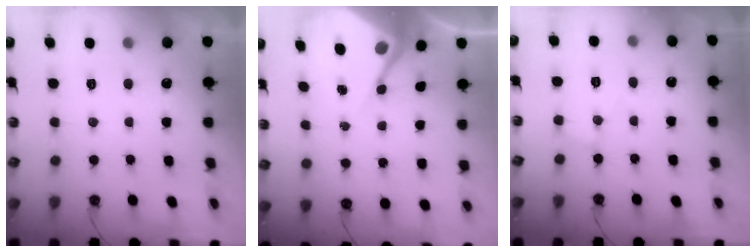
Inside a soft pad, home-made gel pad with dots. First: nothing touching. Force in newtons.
{"total": 6.4, "press": 6.4, "slide": 0.4}
{"total": 5.6, "press": 5.6, "slide": 0.7}